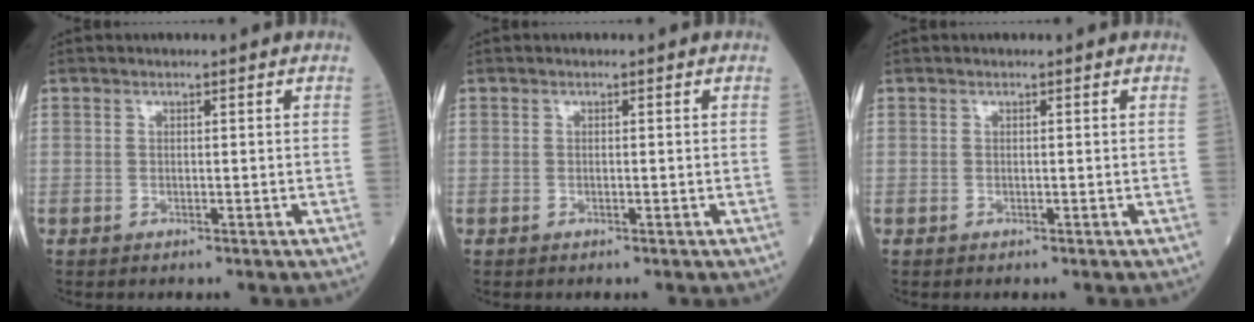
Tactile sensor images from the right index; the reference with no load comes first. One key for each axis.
{"total": 0.0}
{"total": 0.0}